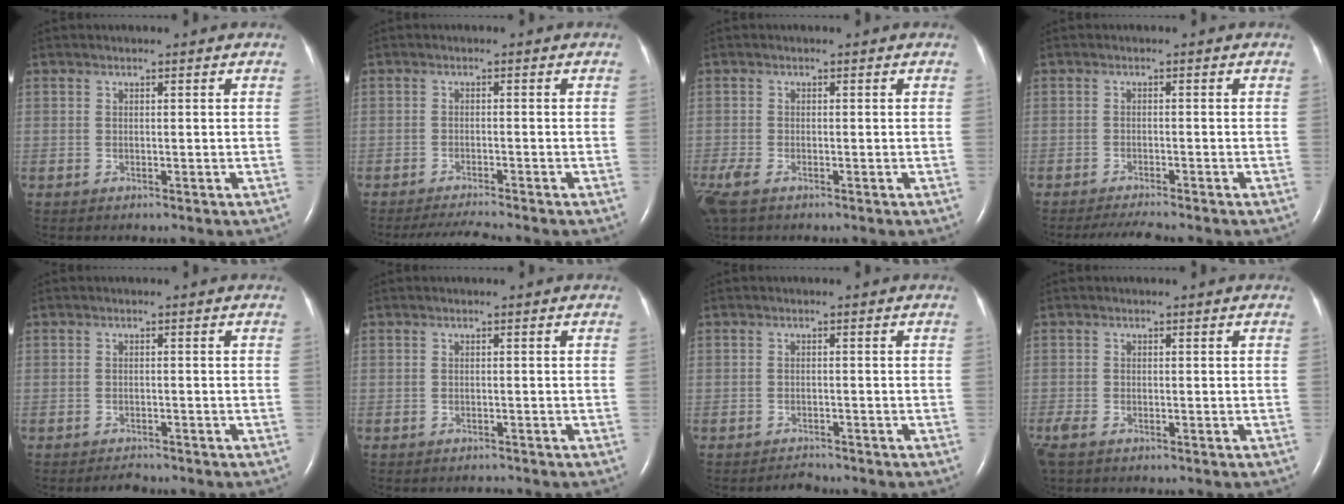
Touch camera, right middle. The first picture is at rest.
{"total": 4.2, "force": [-3.9, -0.8, 1.4], "torque": [-0.030, -0.017, -0.064]}
{"total": 5.7, "force": [-3.7, 2.4, 3.6], "torque": [-0.095, -0.018, -0.068]}
{"total": 4.0, "force": [-3.6, -0.2, 1.8], "torque": [-0.035, -0.015, -0.058]}
{"total": 1.5, "force": [-1.4, 0.4, 0.3], "torque": [-0.011, -0.006, -0.017]}
{"total": 0.6, "force": [-0.6, 0.1, 0.0], "torque": [-0.007, -0.002, -0.009]}
{"total": 1.4, "force": [-1.4, 0.2, -0.1], "torque": [-0.004, -0.007, -0.019]}
{"total": 3.4, "force": [-2.3, 1.4, 2.1], "torque": [-0.060, -0.013, -0.041]}